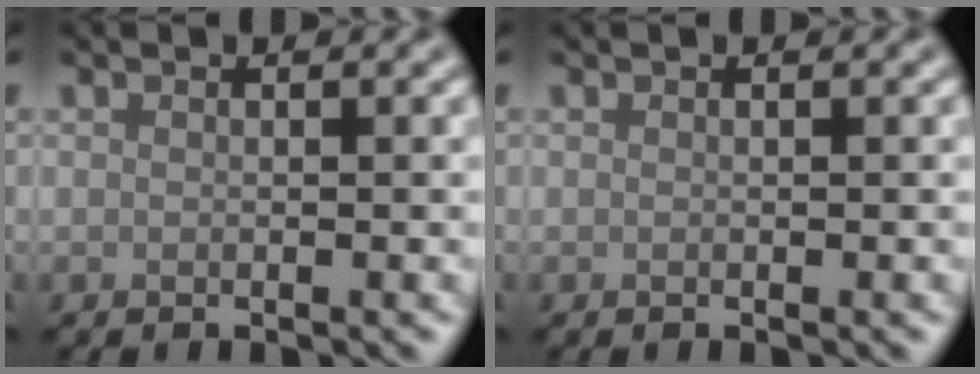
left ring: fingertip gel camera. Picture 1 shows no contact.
{"total": 0.0}